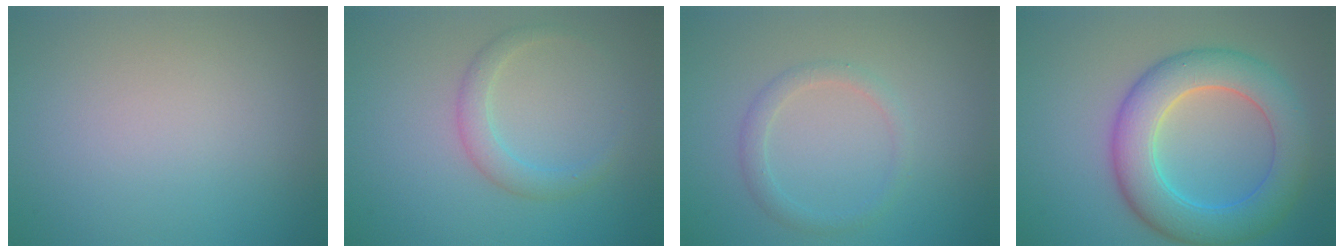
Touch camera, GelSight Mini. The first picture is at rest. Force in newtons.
{"total": 2.0, "press": 2.0, "slide": 0.2}
{"total": 1.7, "press": 1.7, "slide": 0.0}
{"total": 7.7, "press": 7.7, "slide": 0.0}